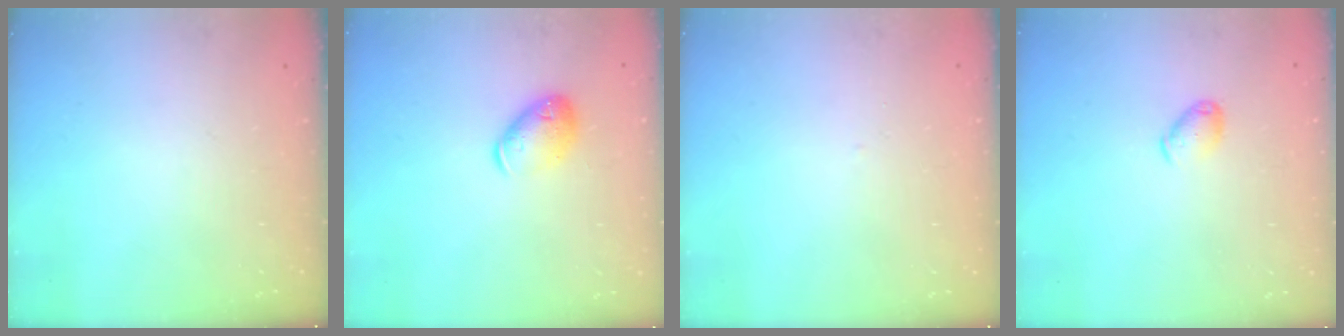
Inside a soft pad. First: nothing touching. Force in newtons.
{"total": 9.7, "press": 9.5, "slide": 1.6}
{"total": 1.6, "press": 1.6, "slide": 0.3}
{"total": 6.2, "press": 6.1, "slide": 1.2}